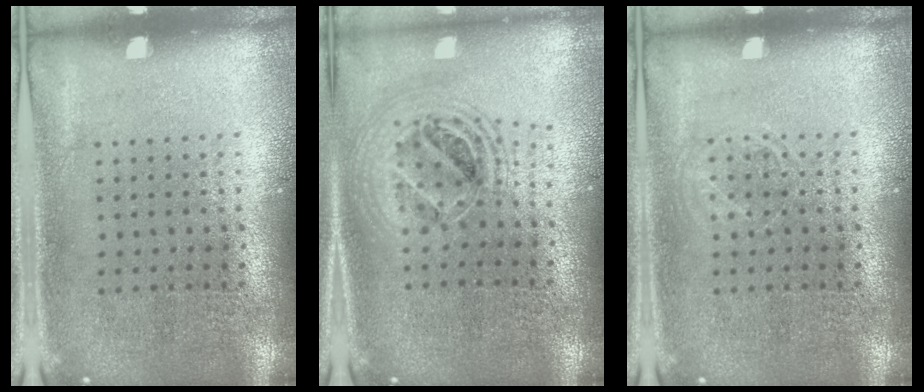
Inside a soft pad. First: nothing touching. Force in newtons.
{"total": 2.0, "press": 1.6, "slide": 1.2}
{"total": 1.0, "press": 1.0, "slide": 0.1}